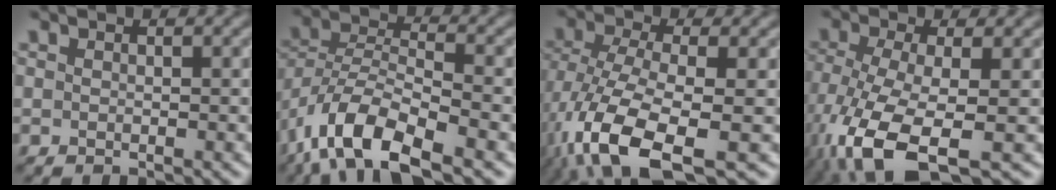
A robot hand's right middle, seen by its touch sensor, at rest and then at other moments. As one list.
[{"total": 9.5, "force": [-5.8, 3.7, 6.6], "torque": [-0.121, -0.004, -0.116]}, {"total": 11.0, "force": [-5.1, 4.4, 8.7], "torque": [-0.189, -0.018, -0.097]}, {"total": 10.2, "force": [-5.0, 3.6, 8.1], "torque": [-0.181, -0.024, -0.096]}]